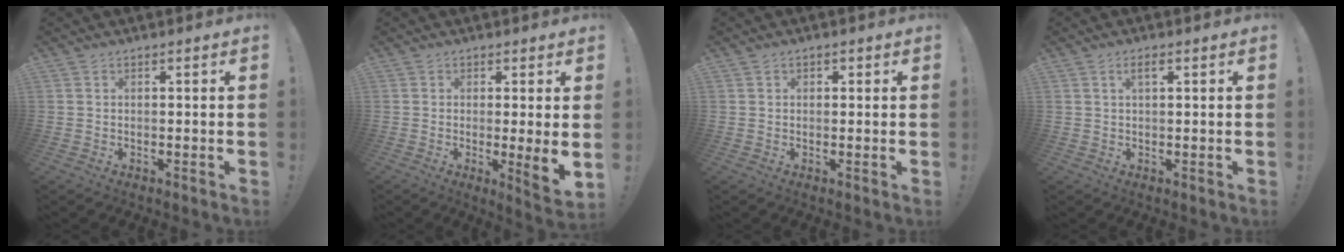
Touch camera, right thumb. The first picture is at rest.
{"total": 5.9, "force": [0.2, 0.1, 5.9], "torque": [-0.076, -0.016, 0.009]}
{"total": 1.0, "force": [0.3, 0.9, 0.4], "torque": [0.007, -0.003, 0.002]}
{"total": 2.6, "force": [1.1, 0.8, 2.2], "torque": [-0.040, 0.000, 0.018]}